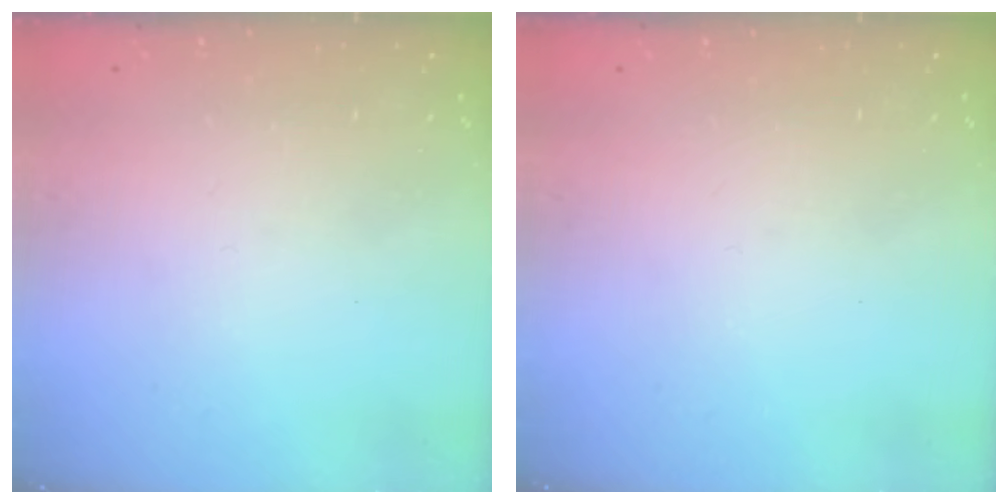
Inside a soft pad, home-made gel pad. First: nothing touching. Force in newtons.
{"total": 0.0}